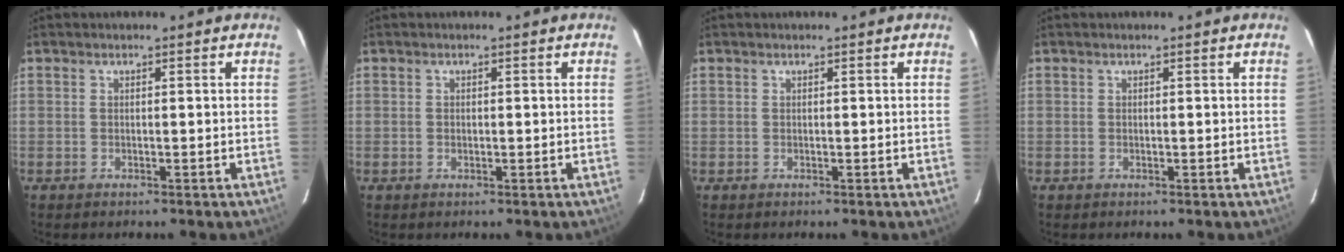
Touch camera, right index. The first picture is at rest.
{"total": 0.6, "force": [-0.1, 0.5, 0.3], "torque": [-0.005, 0.001, -0.001]}
{"total": 0.0}
{"total": 0.0}